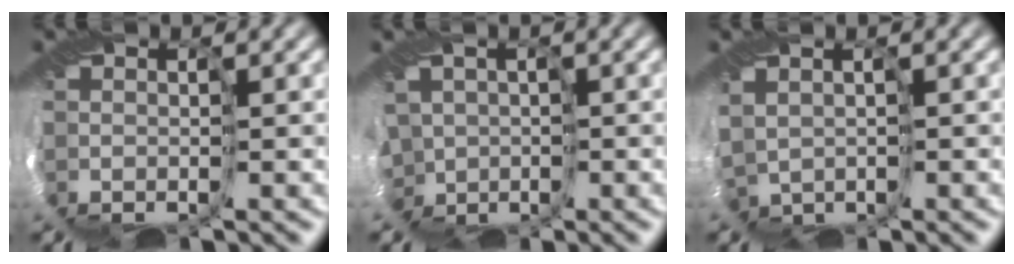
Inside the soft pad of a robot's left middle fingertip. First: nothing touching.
{"total": 5.2, "force": [-0.7, 4.3, 2.8], "torque": [-0.048, -0.009, -0.010]}
{"total": 1.6, "force": [1.2, 1.1, 0.1], "torque": [-0.014, 0.006, 0.028]}